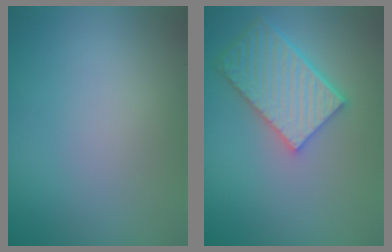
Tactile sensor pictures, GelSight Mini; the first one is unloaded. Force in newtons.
{"total": 5.4, "press": 4.7, "slide": 2.6}